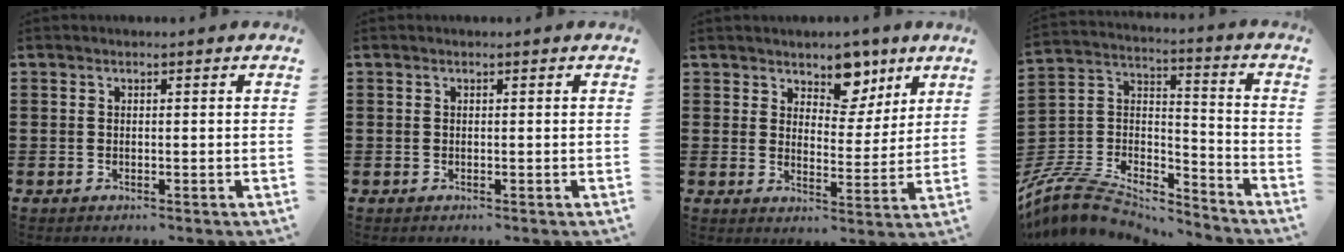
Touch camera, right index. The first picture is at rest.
{"total": 0.0}
{"total": 7.1, "force": [5.4, 4.2, 2.0], "torque": [-0.038, -0.021, 0.093]}
{"total": 9.5, "force": [-8.1, 3.4, 3.6], "torque": [-0.090, 0.010, -0.165]}